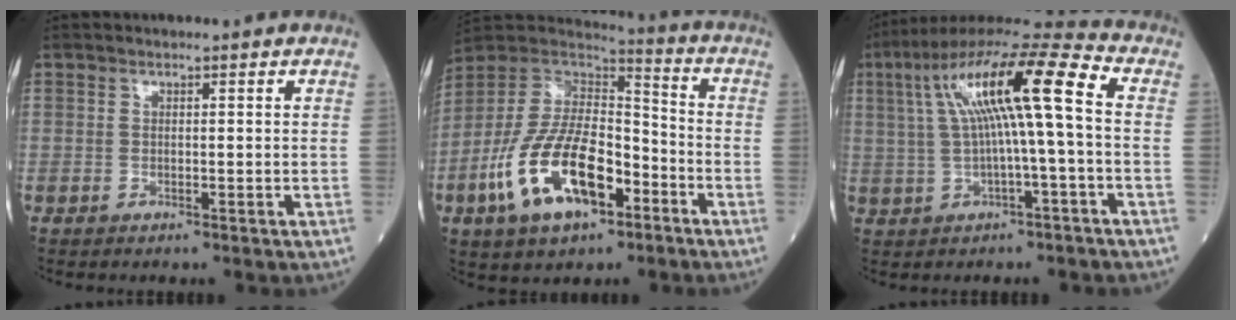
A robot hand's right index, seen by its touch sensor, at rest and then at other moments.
{"total": 18.3, "force": [-7.6, 8.0, 14.6], "torque": [-0.300, 0.005, -0.135]}
{"total": 14.9, "force": [2.2, 1.4, 14.7], "torque": [-0.262, 0.044, 0.035]}